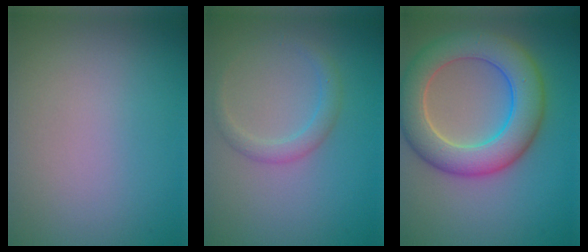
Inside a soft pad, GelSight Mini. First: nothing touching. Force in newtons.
{"total": 1.9, "press": 1.9, "slide": 0.2}
{"total": 8.2, "press": 8.2, "slide": 0.4}